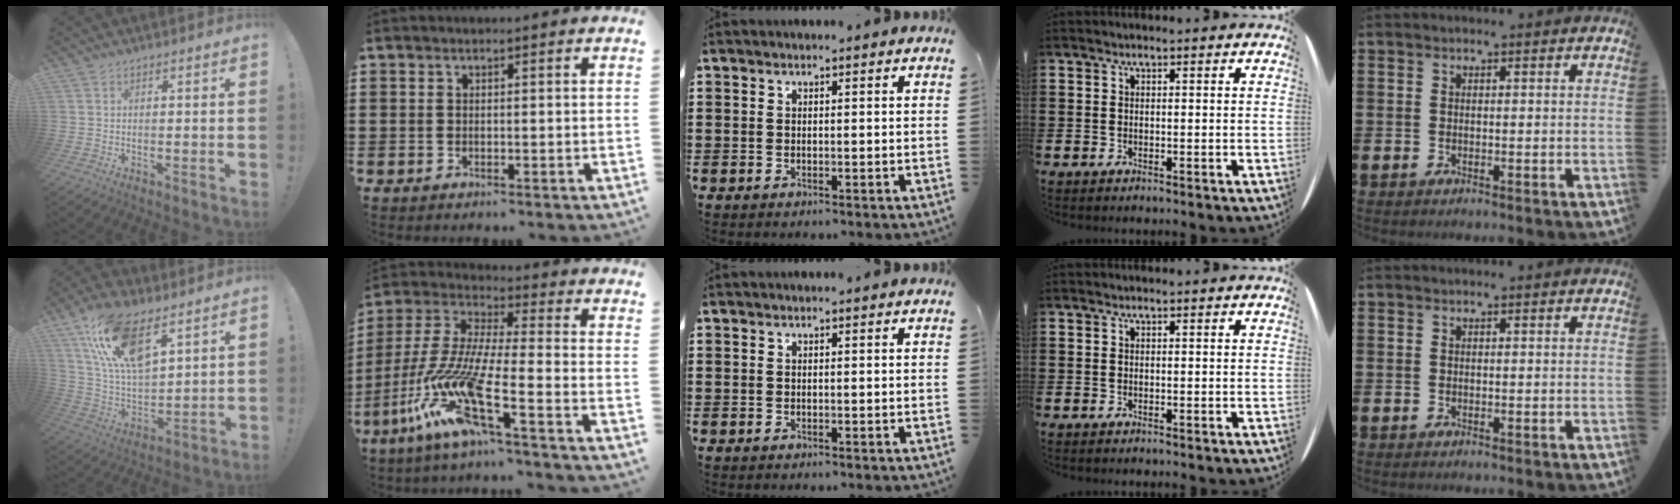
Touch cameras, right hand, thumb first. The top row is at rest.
{"thumb": {"total": 17.6, "force": [10.3, 7.6, 12.0], "torque": [-0.233, -0.047, 0.185]}, "index": {"total": 14.1, "force": [-8.4, 1.8, 11.1], "torque": [-0.262, -0.025, -0.170]}}